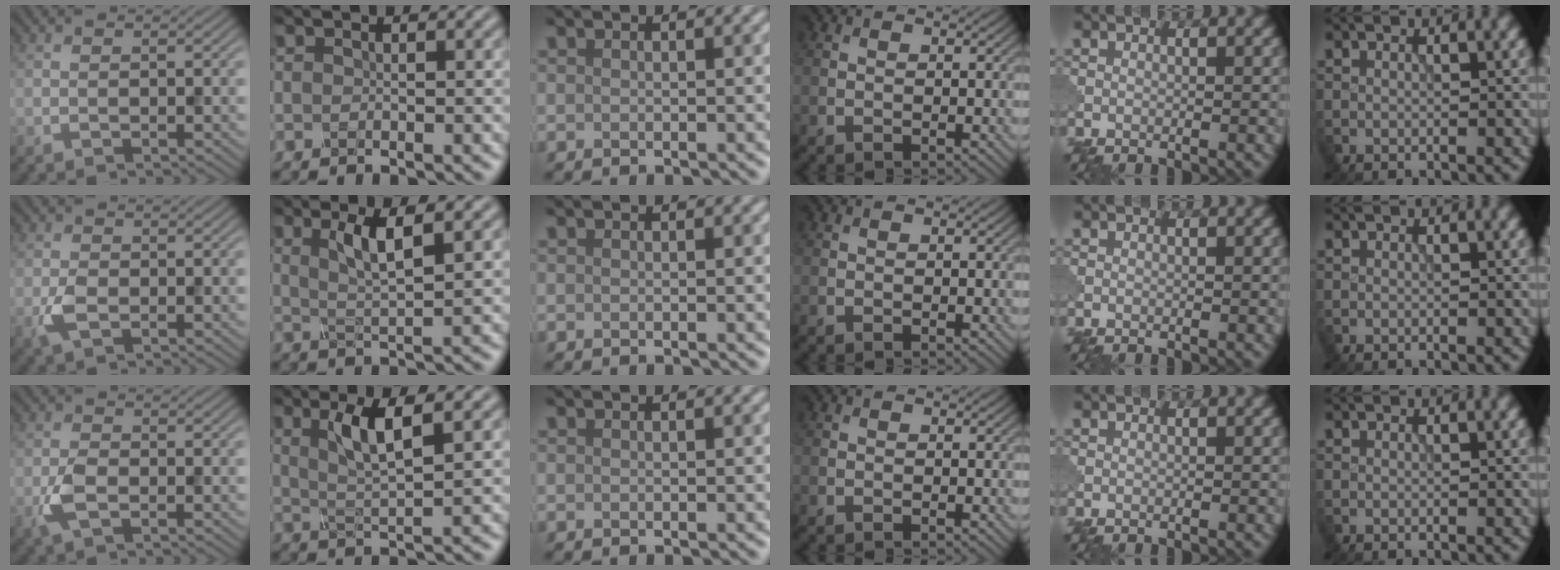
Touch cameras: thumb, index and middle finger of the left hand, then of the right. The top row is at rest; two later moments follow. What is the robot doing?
{"motion": "squeeze", "object": "clothespin"}